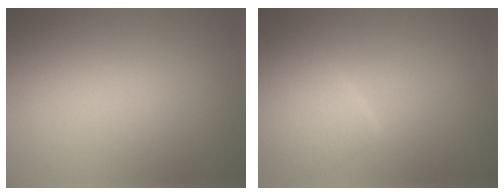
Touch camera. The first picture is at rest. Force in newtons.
{"total": 2.9, "press": 2.9, "slide": 0.1}